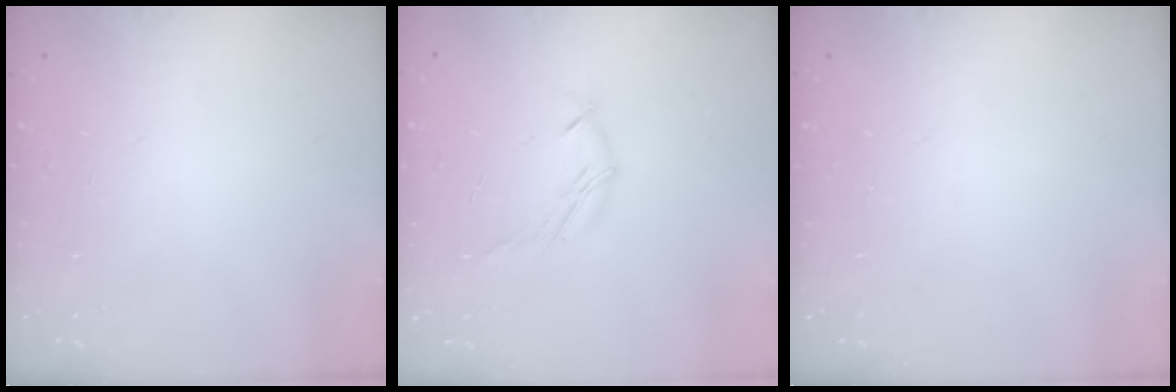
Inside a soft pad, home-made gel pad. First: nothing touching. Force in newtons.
{"total": 5.7, "press": 5.6, "slide": 0.7}
{"total": 0.0}